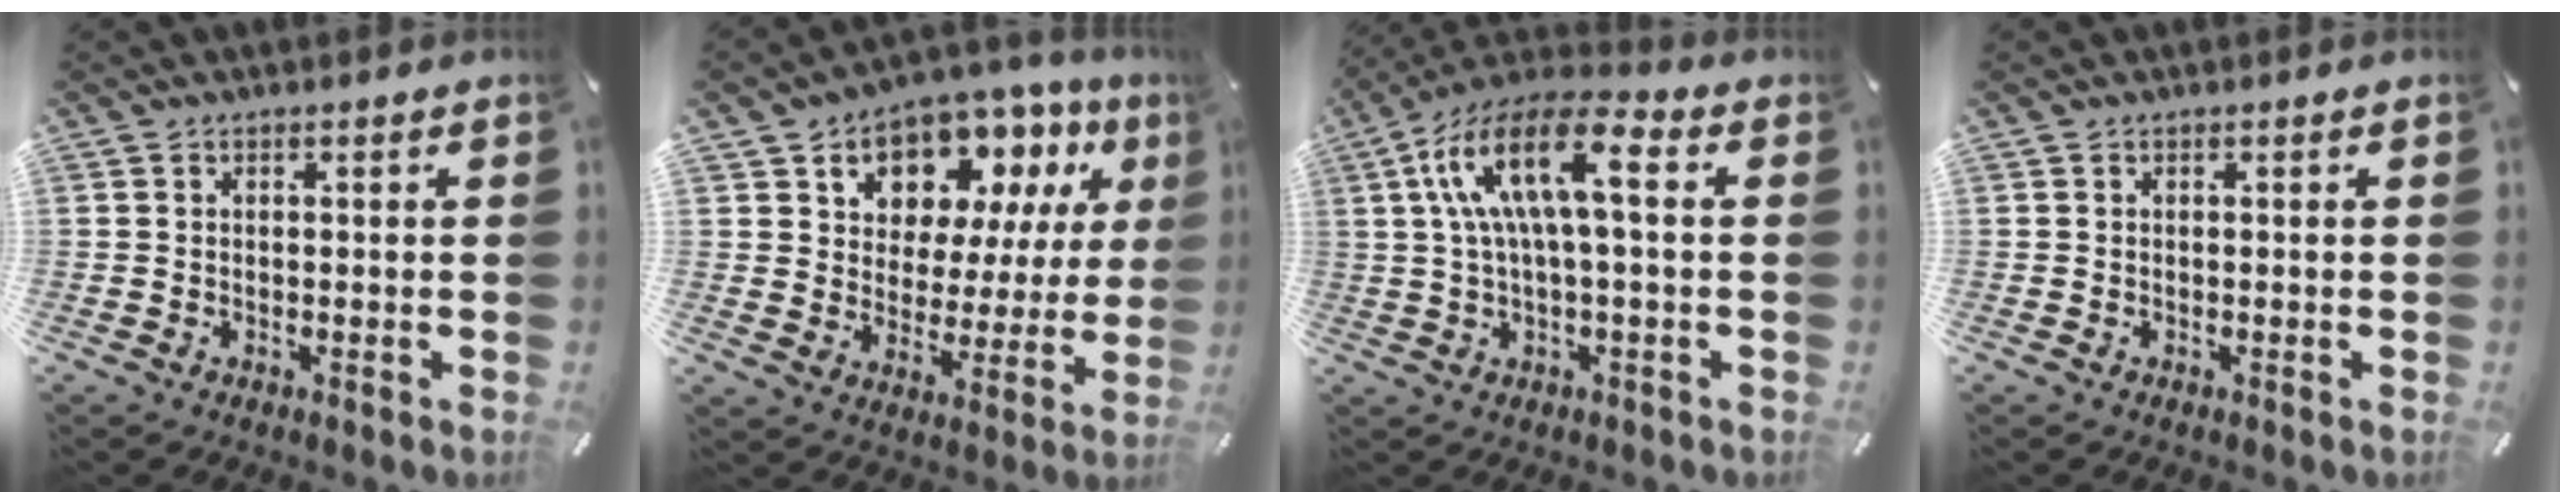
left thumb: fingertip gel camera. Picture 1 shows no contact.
{"total": 10.7, "force": [7.2, 7.4, 2.6], "torque": [-0.049, -0.069, 0.131]}
{"total": 15.3, "force": [2.8, 5.9, 13.8], "torque": [-0.291, 0.002, 0.043]}
{"total": 0.0}